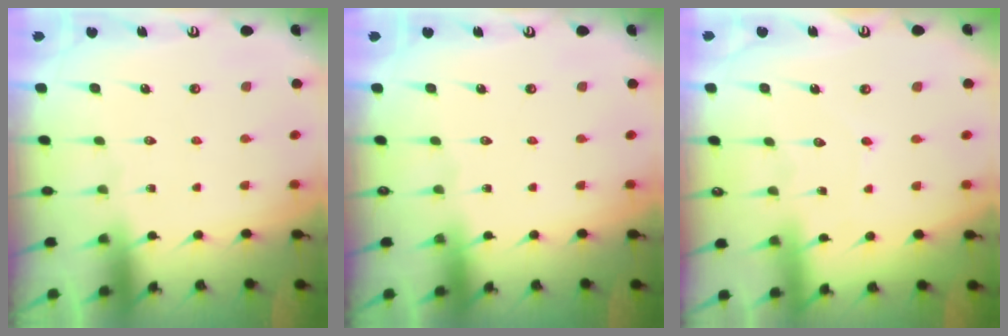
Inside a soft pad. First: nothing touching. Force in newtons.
{"total": 0.0}
{"total": 3.5, "press": 3.4, "slide": 0.3}